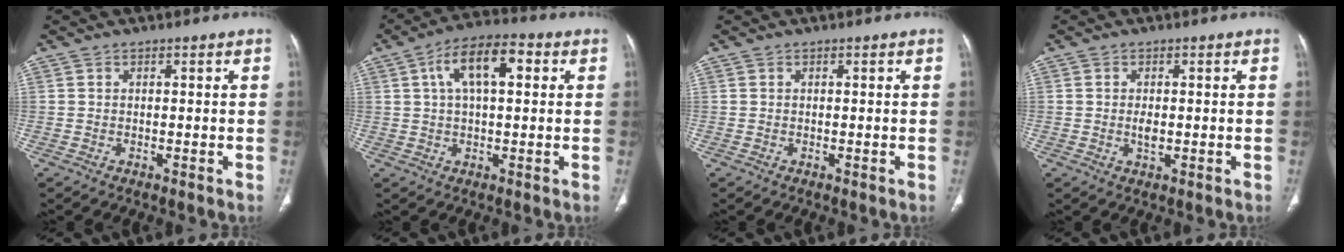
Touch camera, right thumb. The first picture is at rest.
{"total": 10.6, "force": [3.1, 4.7, 9.0], "torque": [-0.152, 0.021, 0.046]}
{"total": 0.0}
{"total": 2.1, "force": [-0.1, 1.1, 1.8], "torque": [-0.035, -0.003, 0.000]}